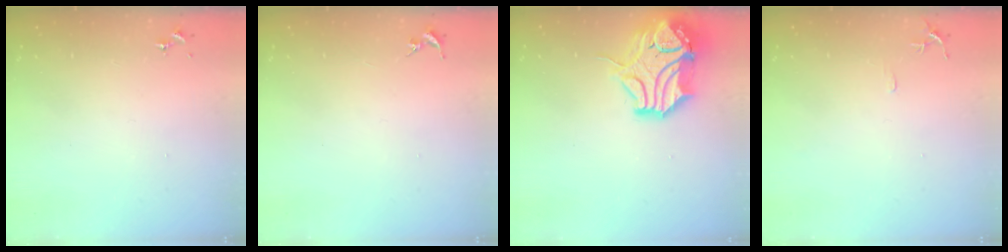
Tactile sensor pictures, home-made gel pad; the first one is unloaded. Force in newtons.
{"total": 0.0}
{"total": 17.2, "press": 17.1, "slide": 2.0}
{"total": 5.3, "press": 5.2, "slide": 0.6}